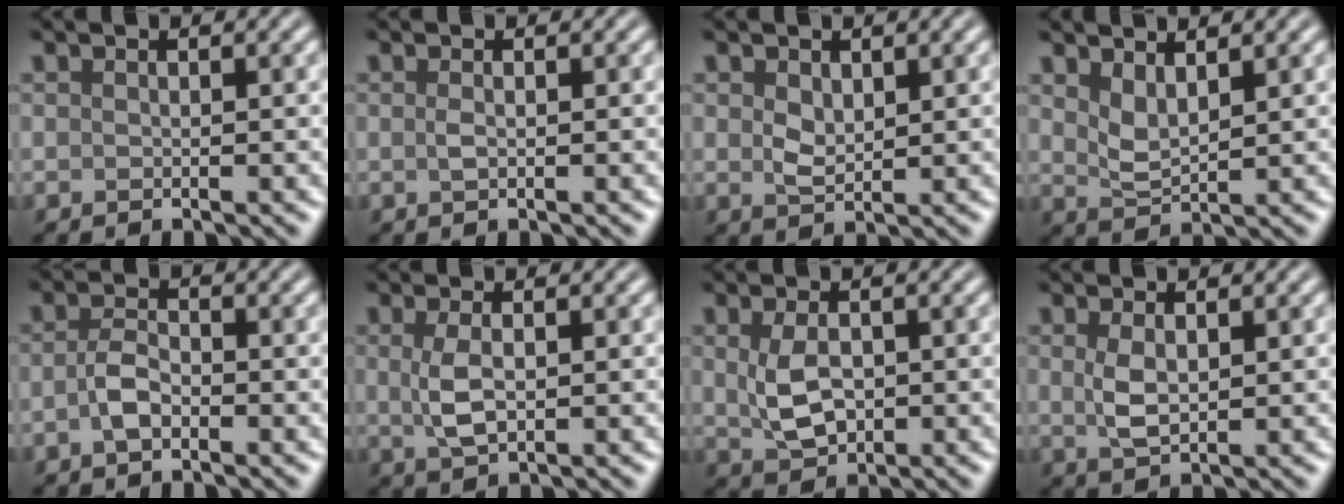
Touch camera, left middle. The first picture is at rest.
{"total": 0.9, "force": [0.0, 0.3, 0.8], "torque": [-0.020, -0.001, 0.000]}
{"total": 2.1, "force": [0.6, 1.4, 1.5], "torque": [-0.032, -0.002, 0.013]}
{"total": 2.3, "force": [1.4, 1.0, 1.6], "torque": [-0.040, -0.007, 0.033]}
{"total": 2.5, "force": [-0.9, 1.3, 1.9], "torque": [-0.040, 0.003, -0.023]}
{"total": 2.9, "force": [0.2, 1.3, 2.5], "torque": [-0.062, -0.002, 0.004]}
{"total": 3.9, "force": [0.0, 2.6, 3.0], "torque": [-0.068, -0.004, 0.006]}
{"total": 2.7, "force": [0.4, 1.4, 2.2], "torque": [-0.055, -0.003, 0.012]}